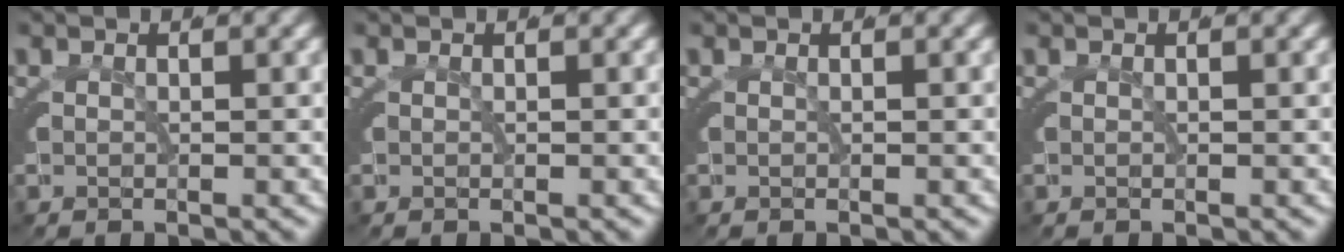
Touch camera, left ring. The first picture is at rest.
{"total": 0.0}
{"total": 0.0}
{"total": 0.0}